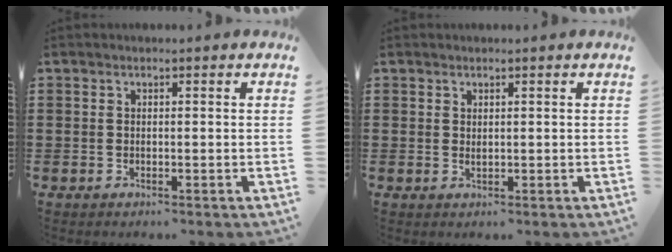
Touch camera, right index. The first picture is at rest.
{"total": 0.7, "force": [0.4, 0.2, 0.6], "torque": [-0.011, 0.002, 0.007]}